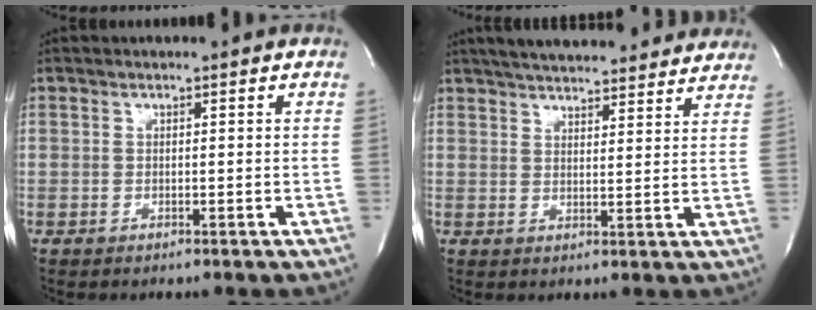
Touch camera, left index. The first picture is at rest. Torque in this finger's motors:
{"motor_torque": [0.15, -0.40, 0.30, 0.16]}